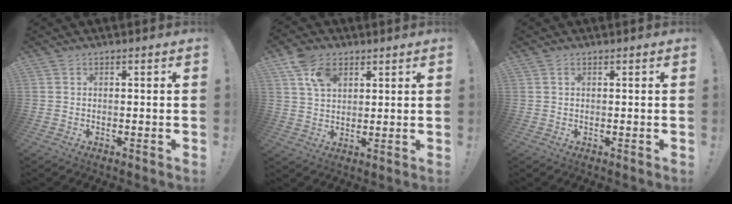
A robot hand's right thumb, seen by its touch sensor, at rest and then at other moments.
{"total": 9.2, "force": [4.7, 6.1, 5.0], "torque": [-0.080, -0.008, 0.092]}
{"total": 0.5, "force": [0.3, 0.3, 0.4], "torque": [-0.003, -0.001, 0.004]}